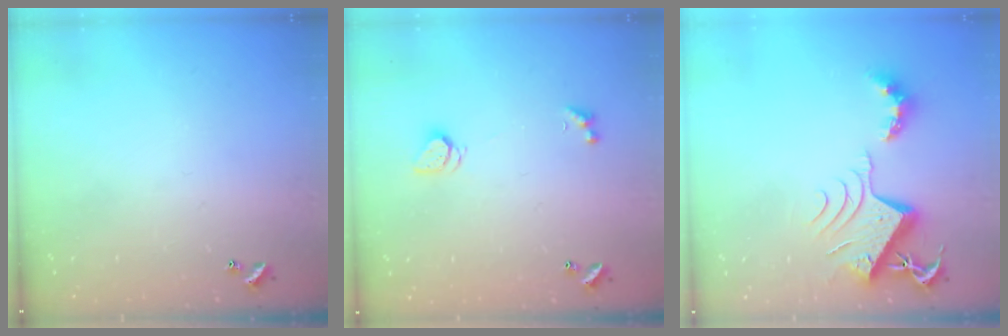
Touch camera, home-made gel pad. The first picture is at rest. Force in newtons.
{"total": 2.0, "press": 2.0, "slide": 0.3}
{"total": 9.4, "press": 9.3, "slide": 1.0}